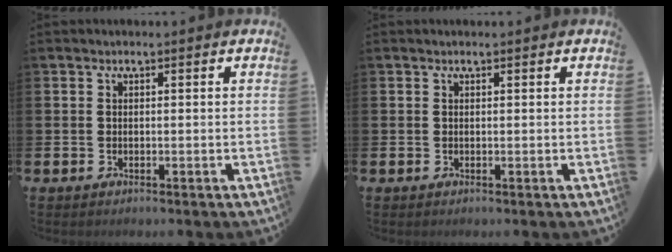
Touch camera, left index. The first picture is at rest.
{"total": 0.0}